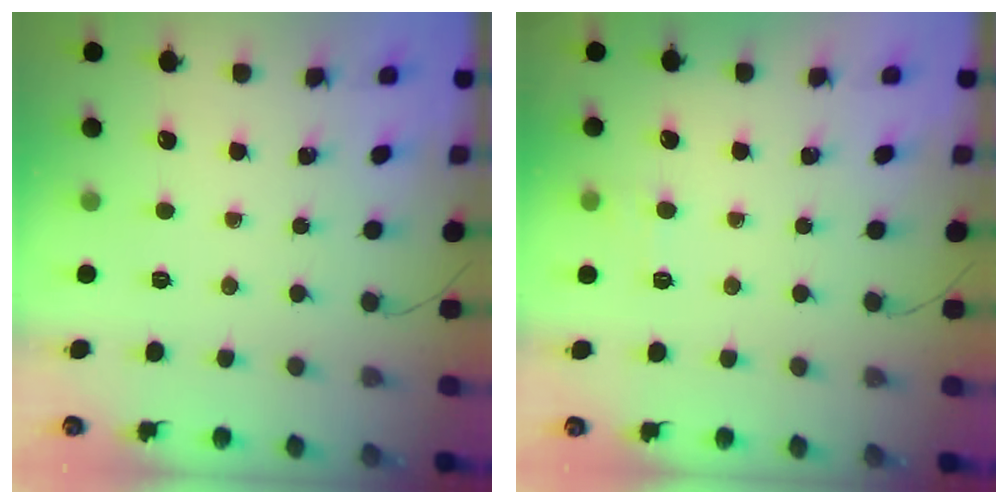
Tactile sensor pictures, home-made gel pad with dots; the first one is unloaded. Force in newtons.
{"total": 6.3, "press": 6.0, "slide": 1.7}